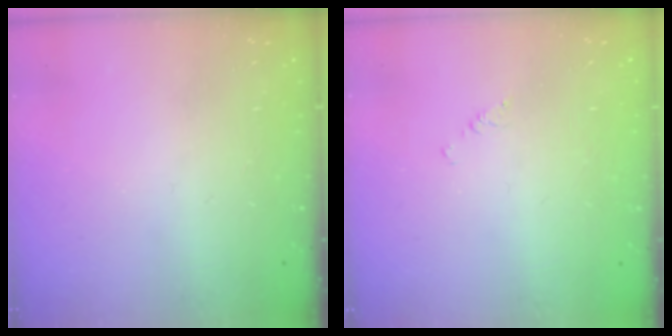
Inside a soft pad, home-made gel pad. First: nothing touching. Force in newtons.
{"total": 1.2, "press": 1.2, "slide": 0.2}